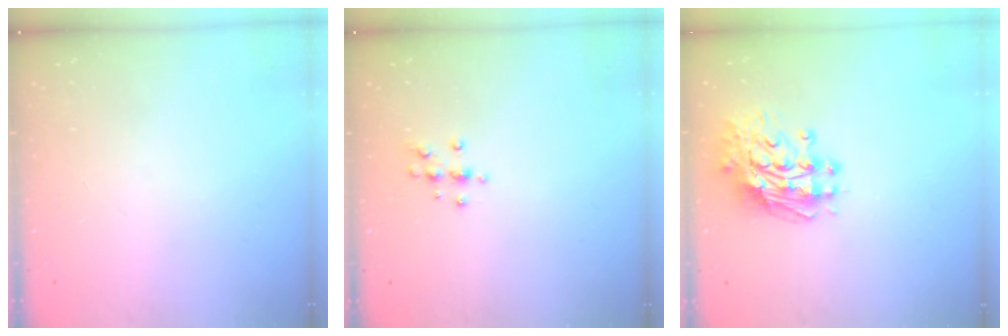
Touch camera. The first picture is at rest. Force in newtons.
{"total": 7.5, "press": 7.4, "slide": 1.3}
{"total": 11.5, "press": 11.4, "slide": 1.2}